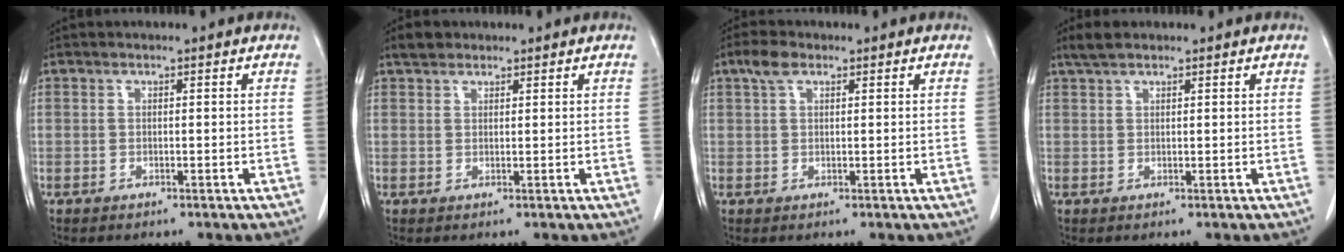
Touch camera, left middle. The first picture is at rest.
{"total": 2.1, "force": [1.7, 1.2, 0.5], "torque": [-0.013, 0.011, 0.029]}
{"total": 2.7, "force": [1.6, 1.3, 1.8], "torque": [-0.042, 0.015, 0.034]}
{"total": 2.5, "force": [2.0, 0.8, 1.3], "torque": [-0.030, 0.013, 0.039]}